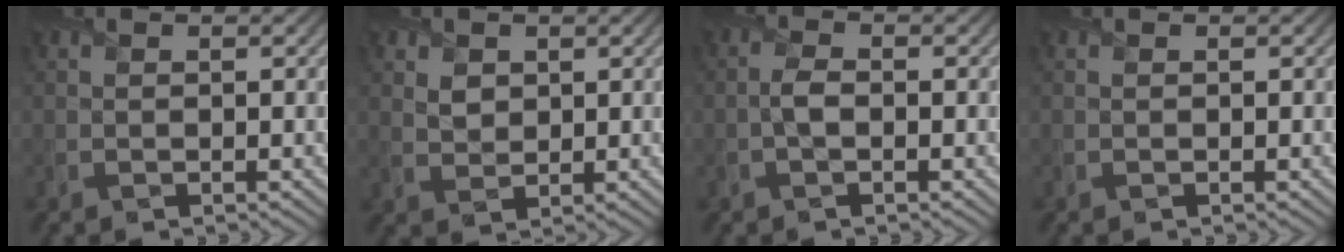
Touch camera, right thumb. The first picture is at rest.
{"total": 2.1, "force": [0.9, 1.7, 0.6], "torque": [-0.016, -0.005, 0.021]}
{"total": 1.7, "force": [-0.8, 0.9, 1.2], "torque": [-0.024, 0.001, -0.017]}
{"total": 0.0}